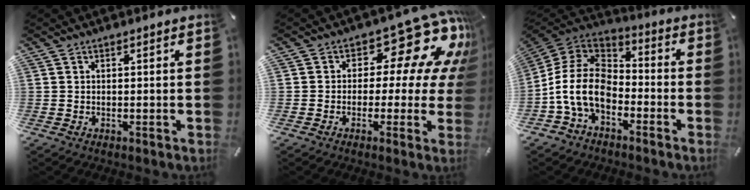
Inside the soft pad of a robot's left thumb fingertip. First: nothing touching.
{"total": 15.9, "force": [8.0, 8.3, 10.9], "torque": [-0.149, -0.054, 0.131]}
{"total": 13.9, "force": [-6.2, 9.0, 8.5], "torque": [-0.188, 0.031, -0.120]}